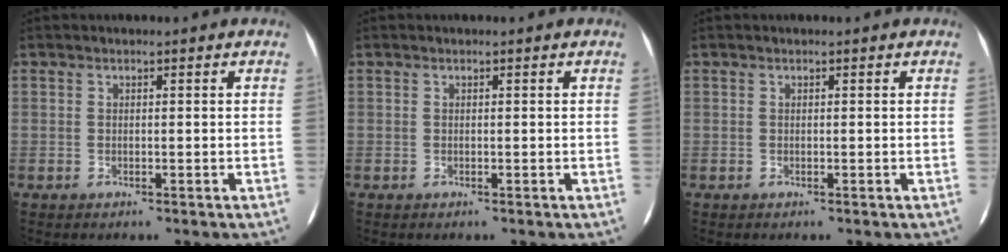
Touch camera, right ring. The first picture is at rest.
{"total": 0.0}
{"total": 0.0}